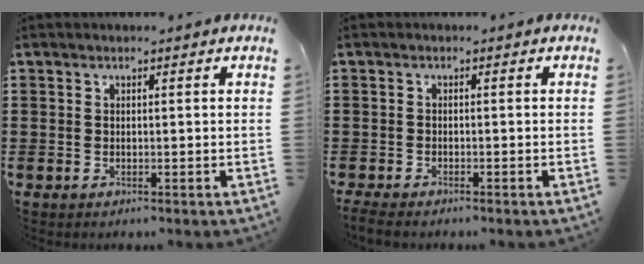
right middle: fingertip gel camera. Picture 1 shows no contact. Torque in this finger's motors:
{"motor_torque": [1.74, 0.12, 0.29, 0.12]}